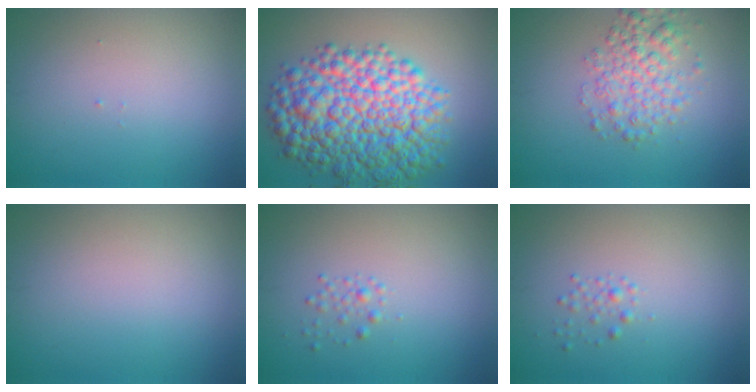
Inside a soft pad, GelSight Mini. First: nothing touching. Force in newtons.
{"total": 11.6, "press": 11.6, "slide": 0.1}
{"total": 3.9, "press": 3.9, "slide": 0.1}
{"total": 0.0}
{"total": 0.9, "press": 0.9, "slide": 0.1}
{"total": 0.9, "press": 0.9, "slide": 0.1}